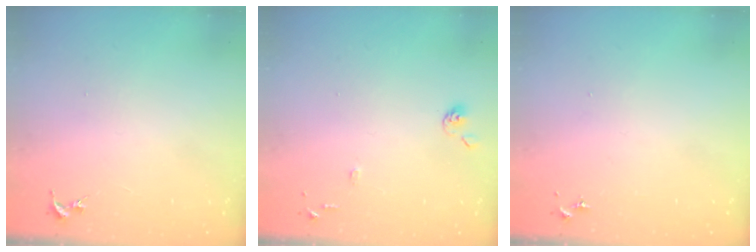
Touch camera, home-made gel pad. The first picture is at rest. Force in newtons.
{"total": 7.0, "press": 7.0, "slide": 0.7}
{"total": 0.0}